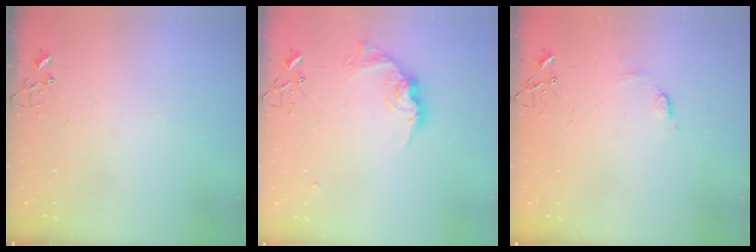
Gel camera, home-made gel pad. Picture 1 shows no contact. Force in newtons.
{"total": 13.4, "press": 13.3, "slide": 0.8}
{"total": 5.7, "press": 5.6, "slide": 0.8}